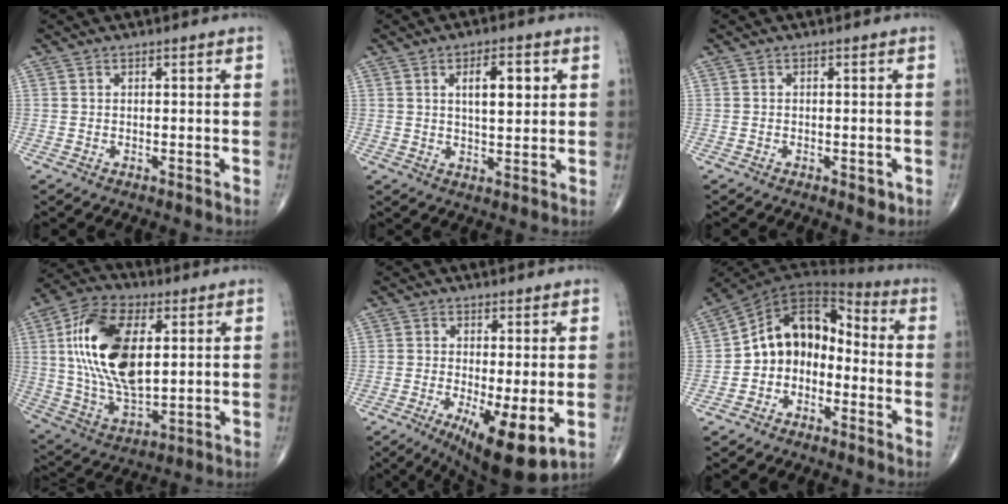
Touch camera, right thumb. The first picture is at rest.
{"total": 7.2, "force": [2.2, 3.0, 6.2], "torque": [-0.085, -0.010, 0.035]}
{"total": 2.1, "force": [-0.8, 1.1, 1.6], "torque": [-0.015, 0.000, -0.009]}
{"total": 20.2, "force": [4.0, 10.5, 16.8], "torque": [-0.315, -0.009, 0.073]}
{"total": 11.8, "force": [-3.2, 3.5, 10.9], "torque": [-0.174, -0.025, -0.042]}
{"total": 12.0, "force": [-2.4, 8.9, 7.6], "torque": [-0.096, 0.072, -0.059]}